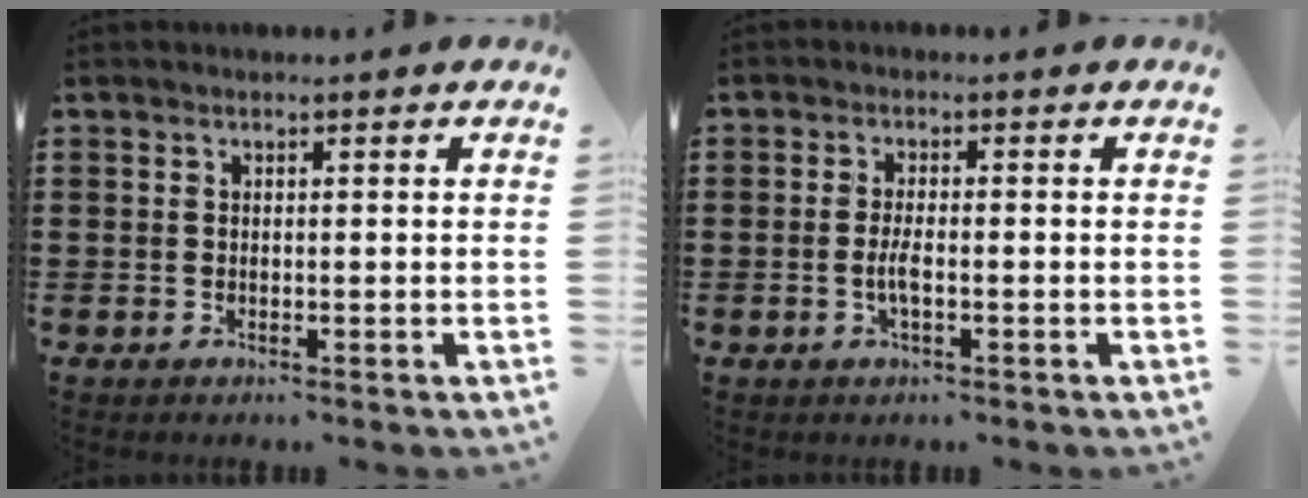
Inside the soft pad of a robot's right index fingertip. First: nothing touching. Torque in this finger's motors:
{"motor_torque": [2.14, 0.00, 0.06, 0.02]}